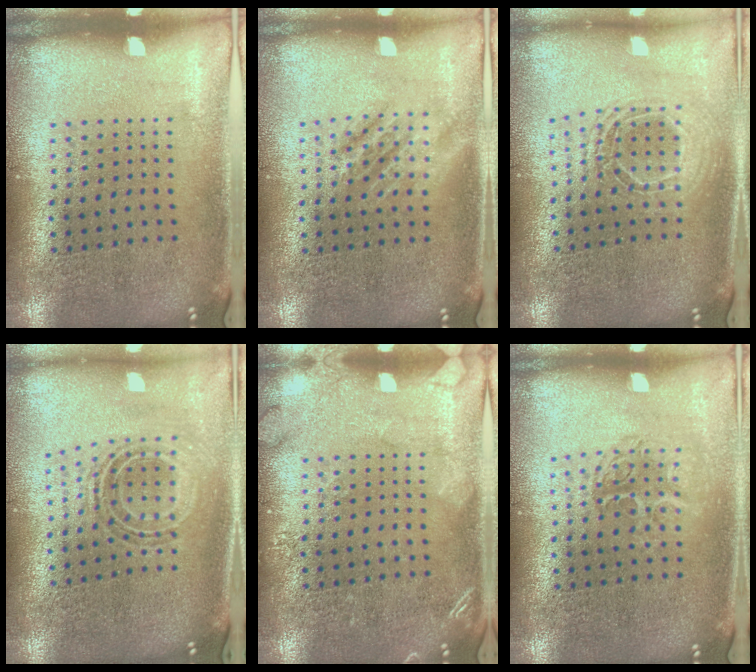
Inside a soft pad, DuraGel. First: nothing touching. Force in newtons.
{"total": 1.1, "press": 1.1, "slide": 0.2}
{"total": 1.6, "press": 1.3, "slide": 0.8}
{"total": 0.8, "press": 0.8, "slide": 0.3}
{"total": 1.8, "press": 1.8, "slide": 0.3}
{"total": 1.3, "press": 1.0, "slide": 0.7}